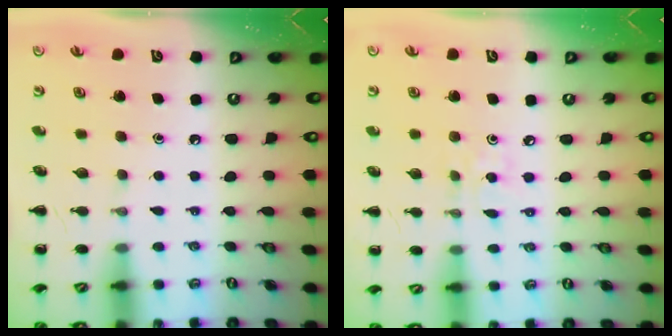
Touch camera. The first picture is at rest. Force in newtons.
{"total": 2.2, "press": 2.1, "slide": 0.6}